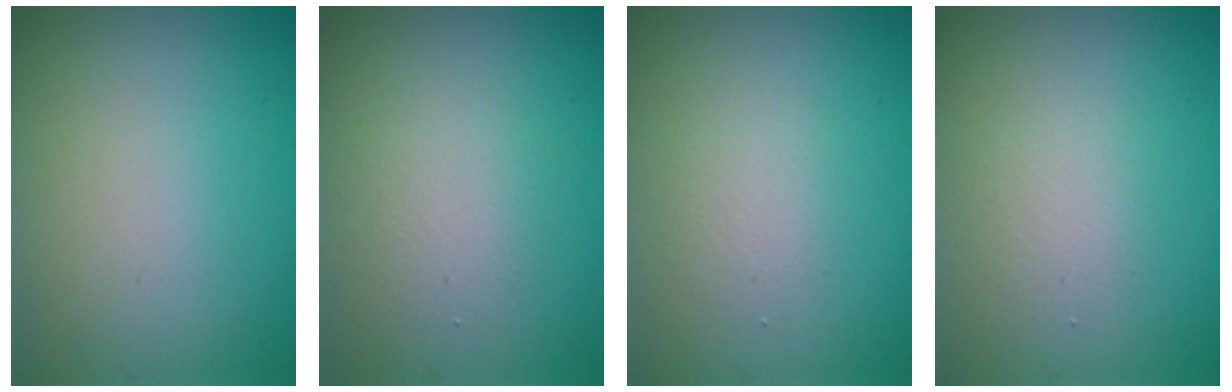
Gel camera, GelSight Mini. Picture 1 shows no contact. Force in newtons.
{"total": 2.4, "press": 2.4, "slide": 0.4}
{"total": 1.6, "press": 1.6, "slide": 0.0}
{"total": 1.6, "press": 1.6, "slide": 0.3}